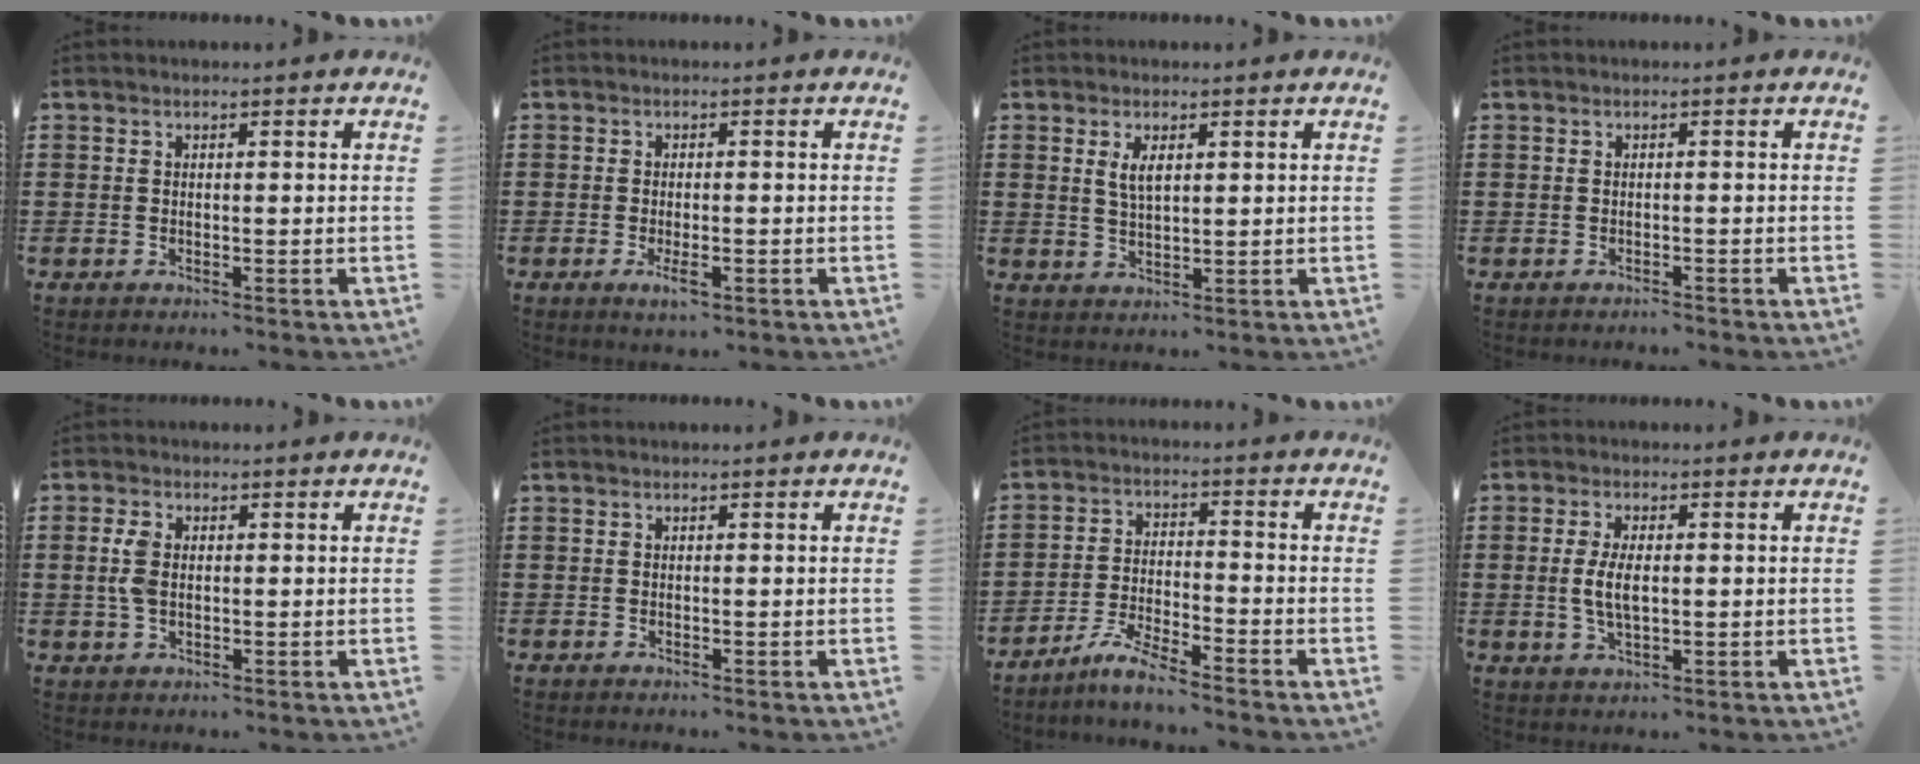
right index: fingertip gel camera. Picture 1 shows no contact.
{"total": 2.5, "force": [-1.1, 0.7, 2.1], "torque": [-0.051, -0.007, -0.024]}
{"total": 3.0, "force": [1.2, 1.1, 2.5], "torque": [-0.053, 0.004, 0.019]}
{"total": 0.7, "force": [-0.7, 0.1, -0.2], "torque": [0.002, 0.002, -0.016]}
{"total": 3.7, "force": [0.4, 2.2, 2.9], "torque": [-0.069, 0.006, 0.003]}
{"total": 0.0}
{"total": 5.1, "force": [-4.7, -0.1, 1.9], "torque": [-0.047, -0.007, -0.092]}
{"total": 4.8, "force": [0.1, 2.0, 4.4], "torque": [-0.099, -0.001, -0.005]}